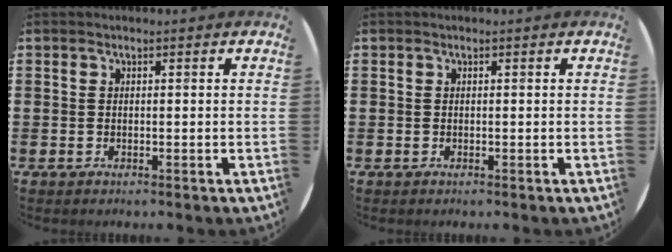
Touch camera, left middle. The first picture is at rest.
{"total": 0.0}